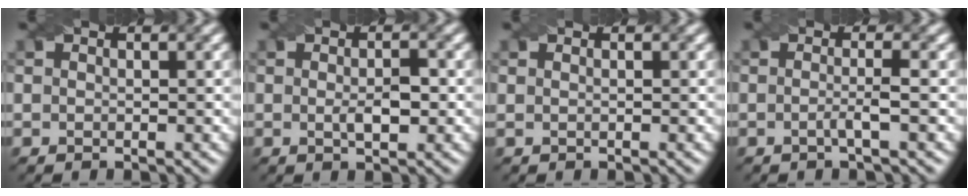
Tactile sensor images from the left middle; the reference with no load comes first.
{"total": 2.4, "force": [-0.2, 0.7, 2.3], "torque": [-0.042, -0.003, -0.003]}
{"total": 1.0, "force": [0.5, 0.5, 0.7], "torque": [-0.006, -0.006, -0.002]}
{"total": 1.9, "force": [-0.5, 0.3, 1.8], "torque": [-0.034, -0.004, -0.011]}